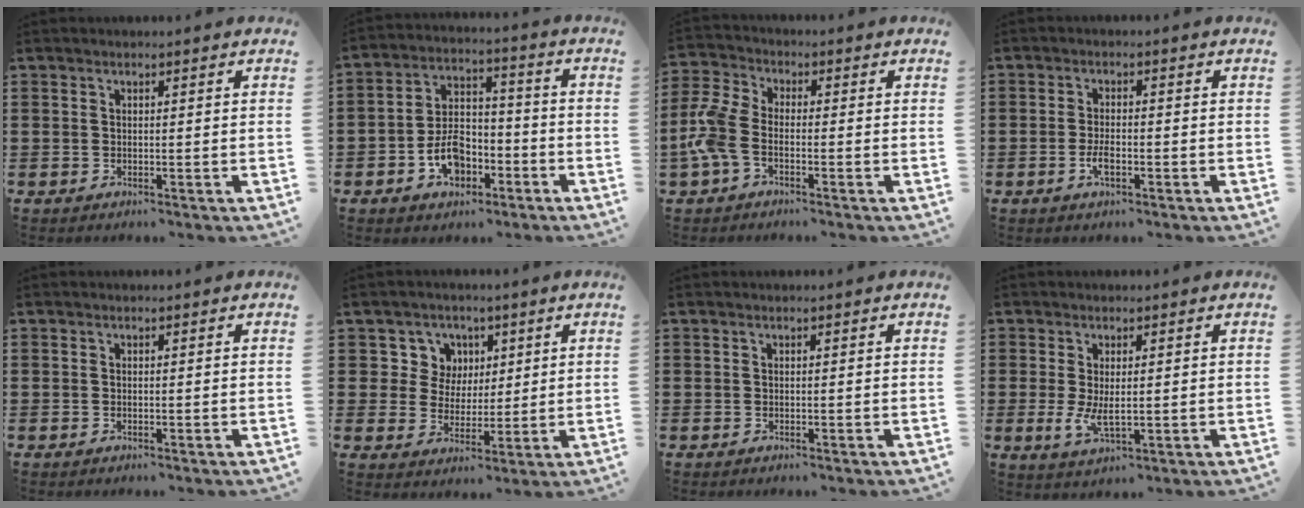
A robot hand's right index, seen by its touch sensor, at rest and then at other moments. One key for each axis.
{"total": 7.4, "fx": -3.4, "fy": 4.9, "fz": 4.3, "tx": -0.082, "ty": 0.009, "tz": -0.066}
{"total": 6.0, "fx": -2.7, "fy": 3.0, "fz": 4.5, "tx": -0.128, "ty": -0.006, "tz": -0.062}
{"total": 2.8, "fx": -1.2, "fy": 0.9, "fz": 2.4, "tx": -0.050, "ty": -0.002, "tz": -0.022}
{"total": 0.0}
{"total": 6.2, "fx": 2.3, "fy": 5.7, "fz": 1.1, "tx": -0.047, "ty": 0.010, "tz": 0.039}
{"total": 0.0}
{"total": 4.1, "fx": 0.1, "fy": 1.8, "fz": 3.6, "tx": -0.083, "ty": -0.002, "tz": -0.001}